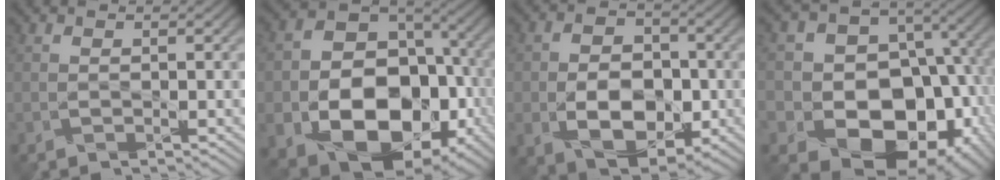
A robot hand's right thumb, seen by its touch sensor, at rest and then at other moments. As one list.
[{"total": 19.2, "force": [-6.3, 13.9, 11.7], "torque": [-0.203, -0.056, -0.092]}, {"total": 9.8, "force": [-2.5, 6.5, 6.9], "torque": [-0.130, -0.015, -0.041]}, {"total": 20.3, "force": [-5.9, 16.6, 10.2], "torque": [-0.179, -0.030, -0.086]}]